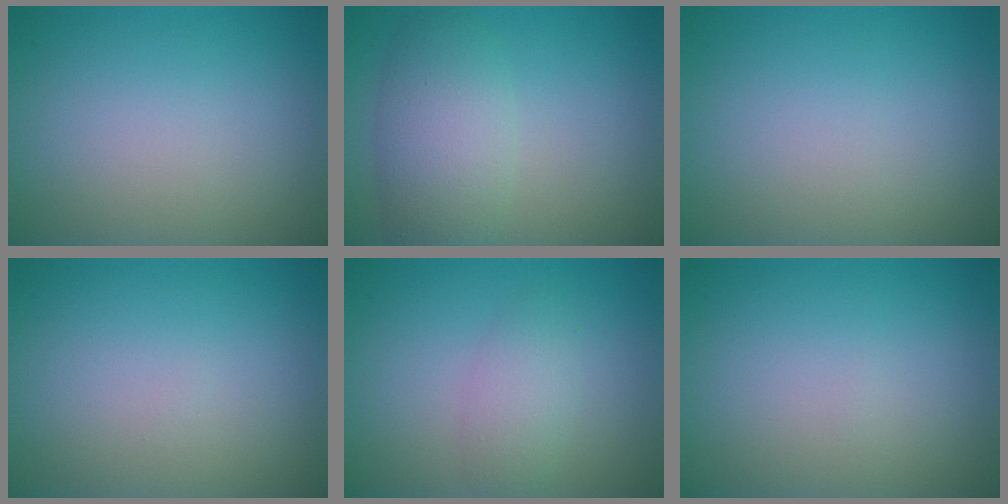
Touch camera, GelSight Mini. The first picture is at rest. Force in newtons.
{"total": 4.8, "press": 4.8, "slide": 0.2}
{"total": 0.0}
{"total": 0.0}
{"total": 2.2, "press": 2.2, "slide": 0.1}
{"total": 0.0}